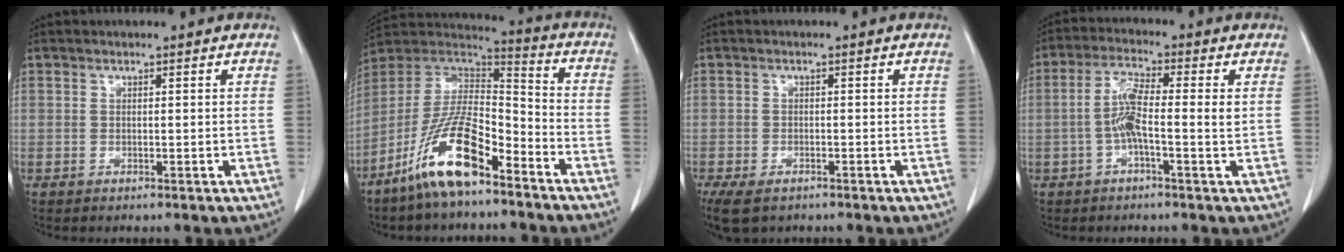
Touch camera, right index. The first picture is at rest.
{"total": 14.6, "force": [-9.3, 3.6, 10.6], "torque": [-0.208, 0.006, -0.172]}
{"total": 6.3, "force": [-4.2, 3.3, 3.3], "torque": [-0.071, -0.012, -0.066]}
{"total": 5.9, "force": [-0.6, 0.5, 5.9], "torque": [-0.117, 0.011, -0.018]}